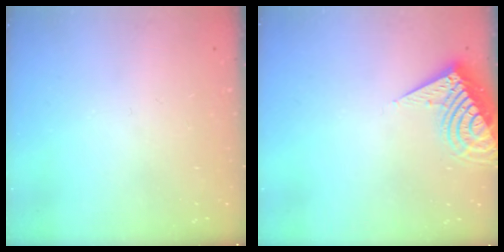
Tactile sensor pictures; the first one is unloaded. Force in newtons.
{"total": 11.4, "press": 11.3, "slide": 1.5}